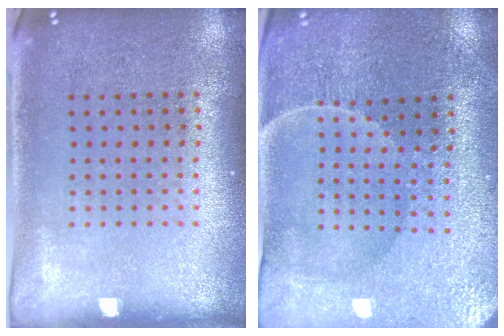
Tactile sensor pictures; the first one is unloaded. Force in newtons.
{"total": 1.3, "press": 1.2, "slide": 0.3}